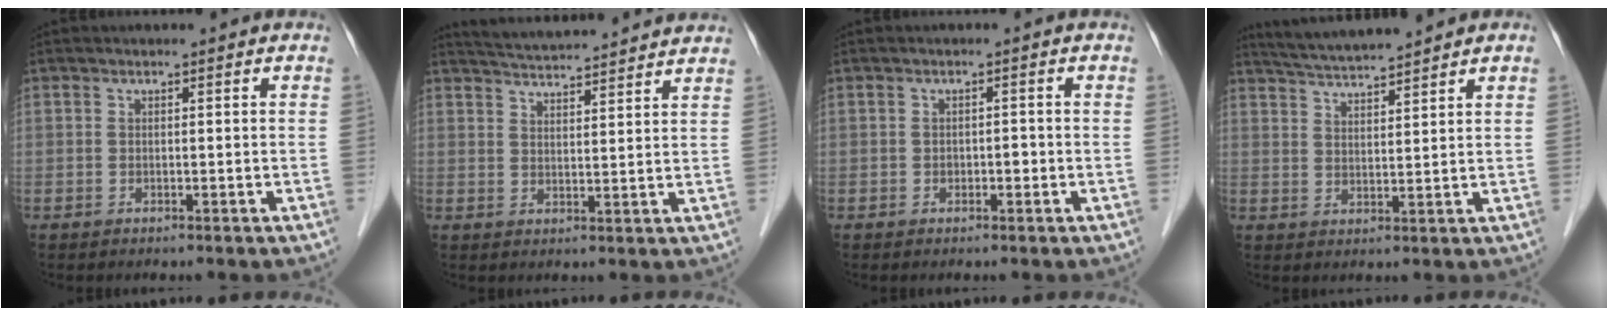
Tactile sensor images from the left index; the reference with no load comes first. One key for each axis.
{"total": 12.4, "fx": 11.7, "fy": 0.4, "fz": 4.1, "tx": -0.073, "ty": 0.025, "tz": 0.161}
{"total": 1.2, "fx": -0.4, "fy": 0.8, "fz": 0.8, "tx": -0.011, "ty": 0.003, "tz": -0.006}
{"total": 7.4, "fx": 6.9, "fy": -0.4, "fz": 2.5, "tx": -0.052, "ty": 0.023, "tz": 0.122}